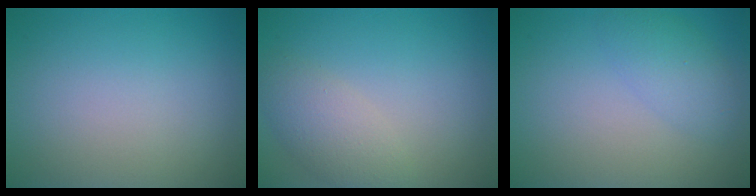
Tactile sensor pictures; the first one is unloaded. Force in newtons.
{"total": 2.9, "press": 2.9, "slide": 0.2}
{"total": 2.5, "press": 2.5, "slide": 0.1}